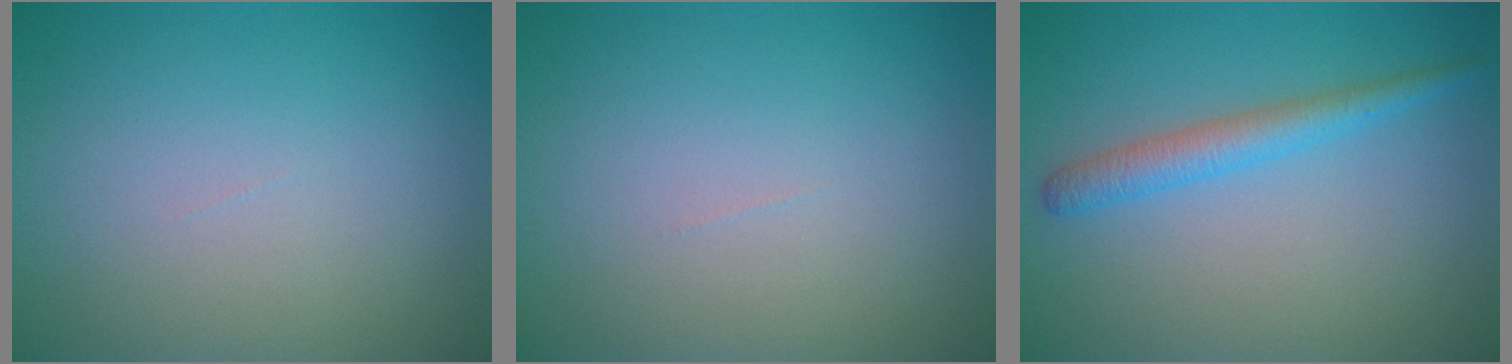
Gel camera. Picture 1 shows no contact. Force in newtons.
{"total": 0.0}
{"total": 2.6, "press": 2.6, "slide": 0.1}